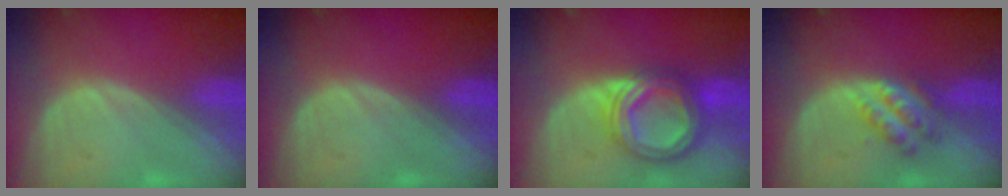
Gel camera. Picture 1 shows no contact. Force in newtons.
{"total": 0.0}
{"total": 8.4, "press": 8.4, "slide": 0.5}
{"total": 5.4, "press": 5.0, "slide": 2.2}